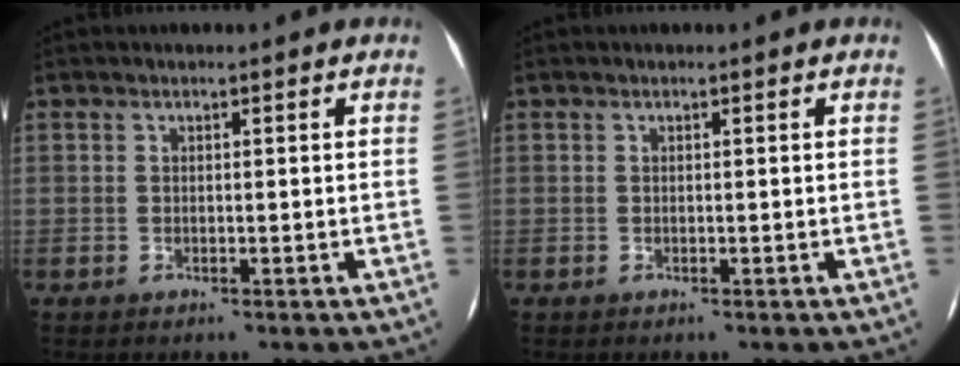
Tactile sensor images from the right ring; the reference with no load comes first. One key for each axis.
{"total": 0.0}